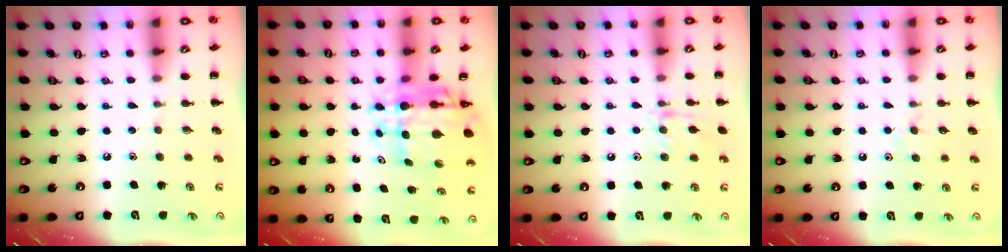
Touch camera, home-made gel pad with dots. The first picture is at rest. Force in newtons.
{"total": 9.3, "press": 8.7, "slide": 3.2}
{"total": 8.3, "press": 8.2, "slide": 1.2}
{"total": 4.9, "press": 4.7, "slide": 1.5}